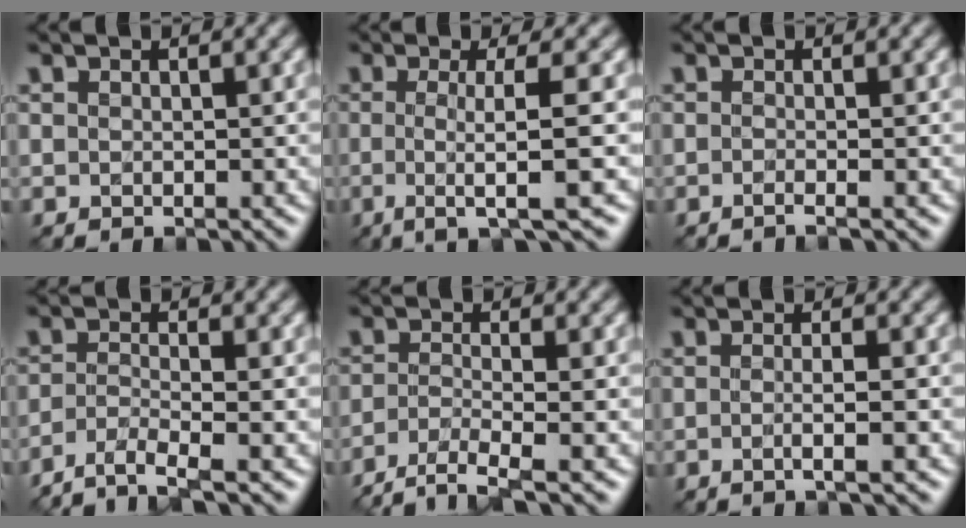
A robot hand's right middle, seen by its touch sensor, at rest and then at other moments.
{"total": 5.2, "force": [-0.7, 0.8, 5.1], "torque": [-0.080, -0.009, -0.016]}
{"total": 1.2, "force": [-0.6, 0.3, 0.9], "torque": [-0.006, -0.010, -0.016]}
{"total": 3.5, "force": [-2.7, 0.6, 2.2], "torque": [-0.039, -0.005, -0.062]}
{"total": 3.8, "force": [-2.8, 0.7, 2.5], "torque": [-0.047, -0.009, -0.062]}
{"total": 1.9, "force": [-0.4, 0.5, 1.8], "torque": [-0.022, -0.005, -0.010]}